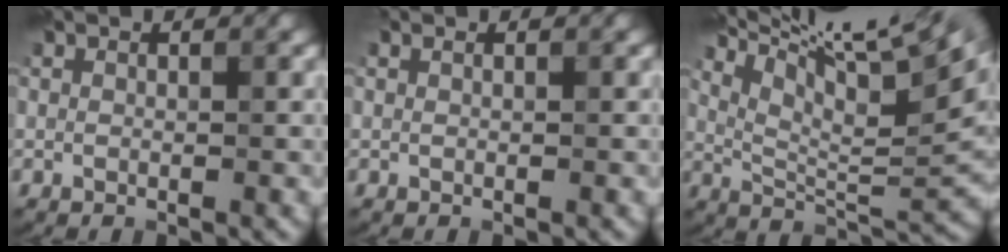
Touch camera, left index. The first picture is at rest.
{"total": 0.5, "force": [0.4, 0.1, 0.3], "torque": [-0.008, 0.005, 0.006]}
{"total": 13.7, "force": [9.4, 2.6, 9.7], "torque": [-0.158, 0.013, 0.154]}